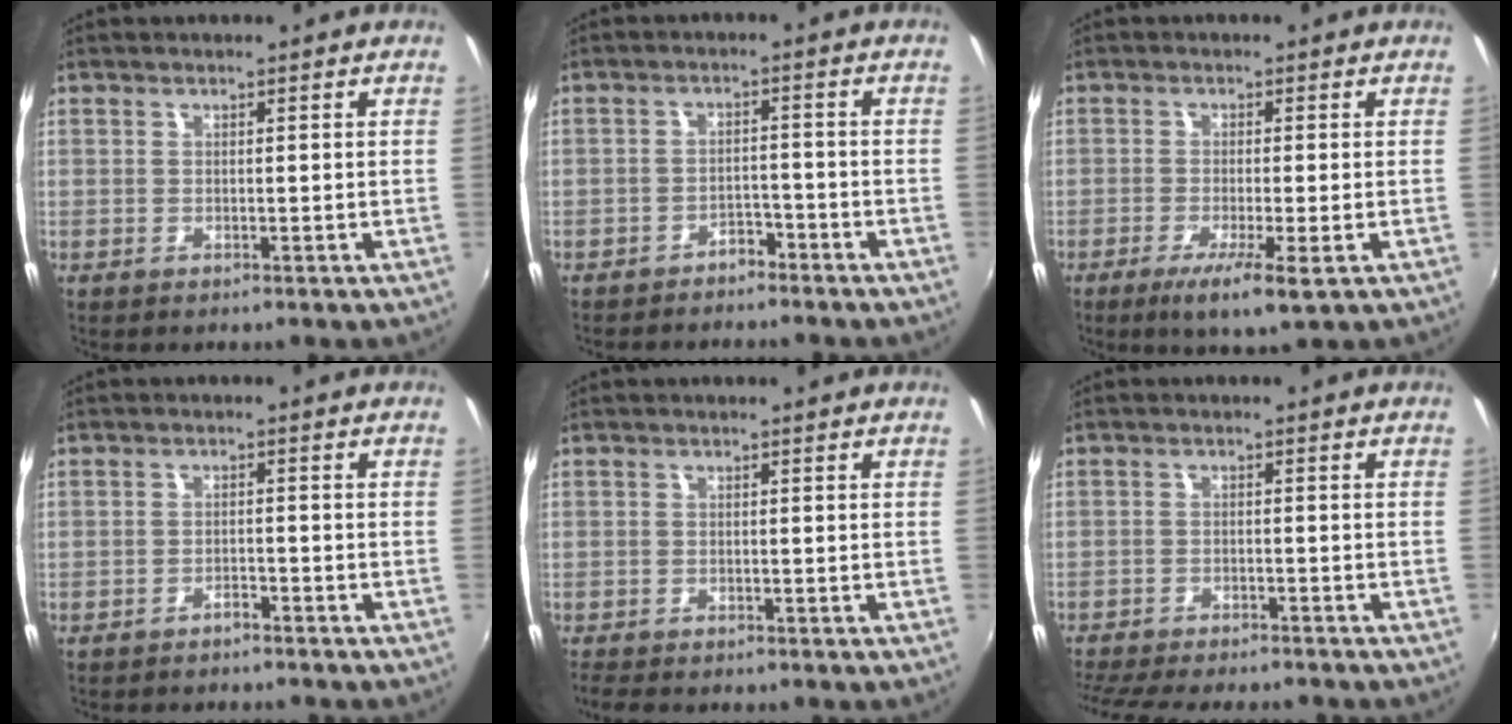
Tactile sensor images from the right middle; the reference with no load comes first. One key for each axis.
{"total": 4.8, "fx": -4.2, "fy": 1.9, "fz": 1.2, "tx": -0.034, "ty": 0.005, "tz": -0.060}
{"total": 6.0, "fx": -2.9, "fy": 0.4, "fz": 5.2, "tx": -0.109, "ty": -0.020, "tz": -0.049}
{"total": 3.7, "fx": -3.4, "fy": 1.0, "fz": 0.9, "tx": -0.036, "ty": -0.006, "tz": -0.050}
{"total": 3.4, "fx": -3.1, "fy": 0.9, "fz": 1.1, "tx": -0.036, "ty": -0.017, "tz": -0.056}
{"total": 13.9, "fx": -12.3, "fy": 3.0, "fz": 5.8, "tx": -0.134, "ty": -0.024, "tz": -0.187}